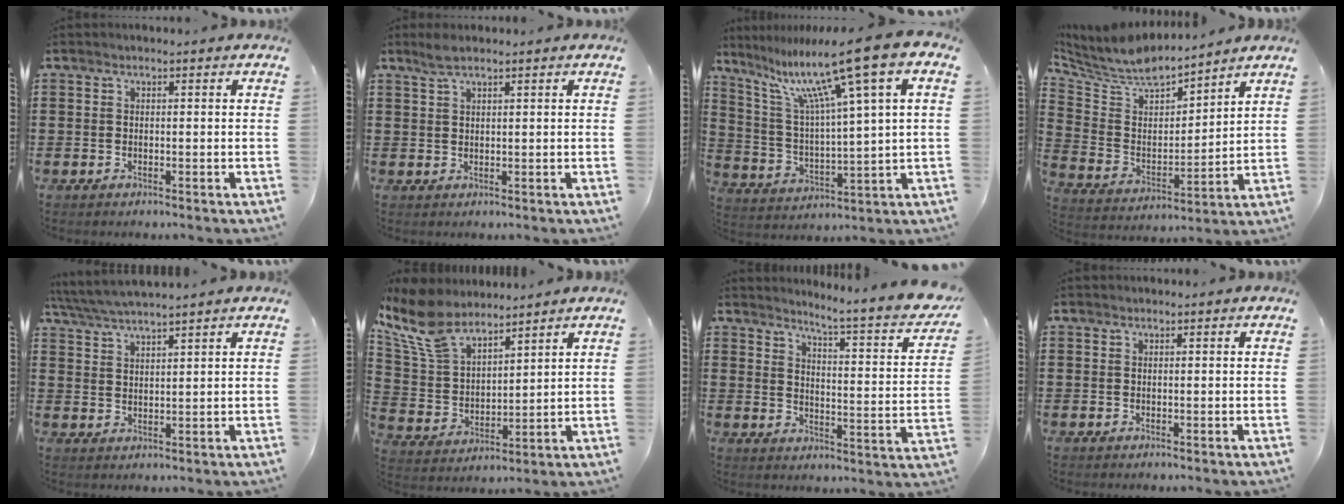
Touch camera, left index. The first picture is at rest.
{"total": 2.1, "force": [1.6, 0.4, 1.4], "torque": [-0.030, 0.002, 0.029]}
{"total": 13.6, "force": [8.6, 0.5, 10.5], "torque": [-0.218, -0.040, 0.132]}
{"total": 6.9, "force": [6.5, 1.6, 1.7], "torque": [-0.072, -0.049, 0.110]}
{"total": 4.1, "force": [3.9, -0.2, 1.5], "torque": [-0.041, -0.014, 0.069]}
{"total": 10.1, "force": [8.3, 3.7, 4.5], "torque": [-0.127, -0.034, 0.155]}
{"total": 5.4, "force": [4.6, -0.9, 2.8], "torque": [-0.060, -0.047, 0.063]}
{"total": 0.0}